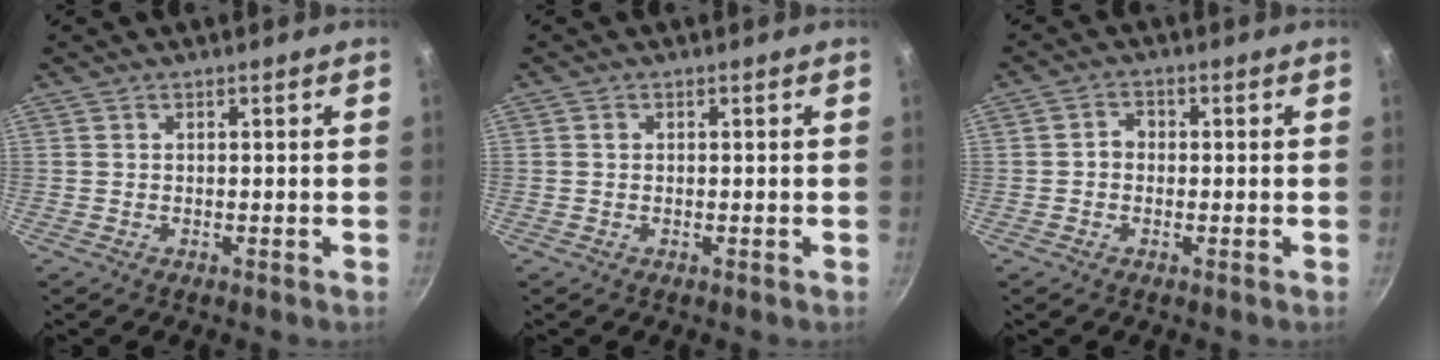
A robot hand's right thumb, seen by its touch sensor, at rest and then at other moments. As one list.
[{"total": 0.6, "force": [0.2, 0.5, 0.2], "torque": [-0.003, 0.001, 0.002]}, {"total": 2.4, "force": [-0.2, 2.0, 1.3], "torque": [-0.010, 0.009, -0.005]}]